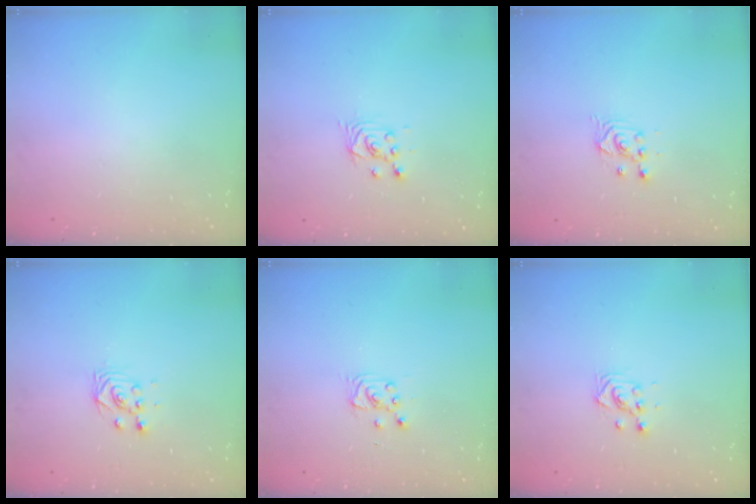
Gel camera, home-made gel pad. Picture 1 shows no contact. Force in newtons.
{"total": 2.5, "press": 2.5, "slide": 0.1}
{"total": 2.5, "press": 2.5, "slide": 0.1}
{"total": 3.1, "press": 2.7, "slide": 1.5}
{"total": 3.5, "press": 3.4, "slide": 0.4}
{"total": 3.4, "press": 3.4, "slide": 0.2}